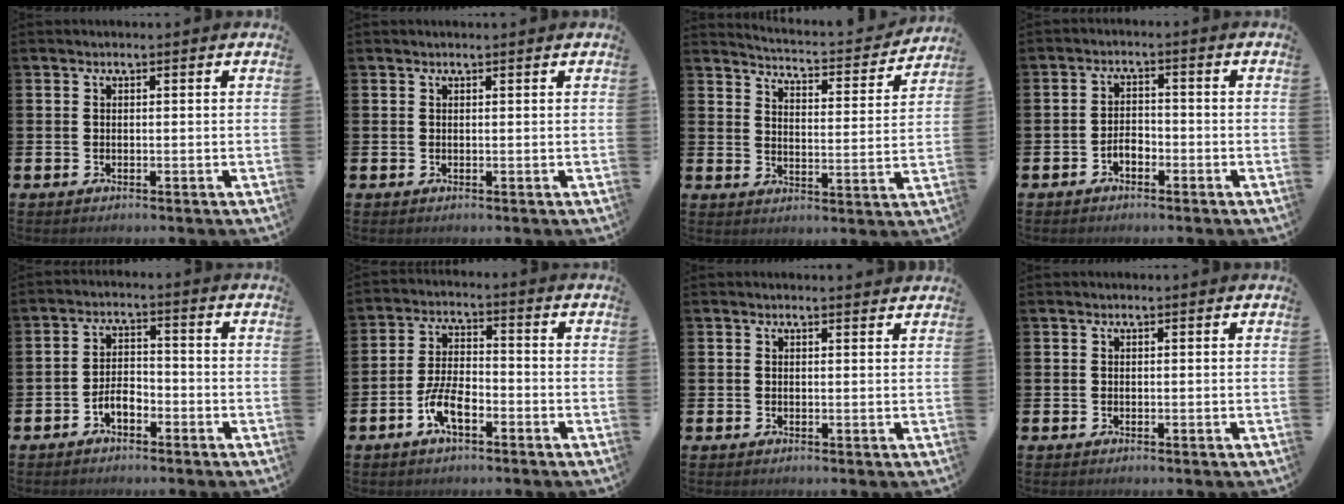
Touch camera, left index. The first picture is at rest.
{"total": 0.0}
{"total": 4.0, "force": [3.9, 0.4, 0.6], "torque": [-0.025, -0.040, 0.059]}
{"total": 2.3, "force": [-1.5, 1.3, 1.2], "torque": [-0.027, 0.008, -0.031]}
{"total": 3.1, "force": [-2.0, 1.5, 1.9], "torque": [-0.036, 0.011, -0.041]}
{"total": 5.7, "force": [-2.7, 2.4, 4.4], "torque": [-0.093, 0.007, -0.055]}
{"total": 0.8, "force": [0.7, 0.1, 0.1], "torque": [0.008, -0.004, 0.011]}
{"total": 0.0}